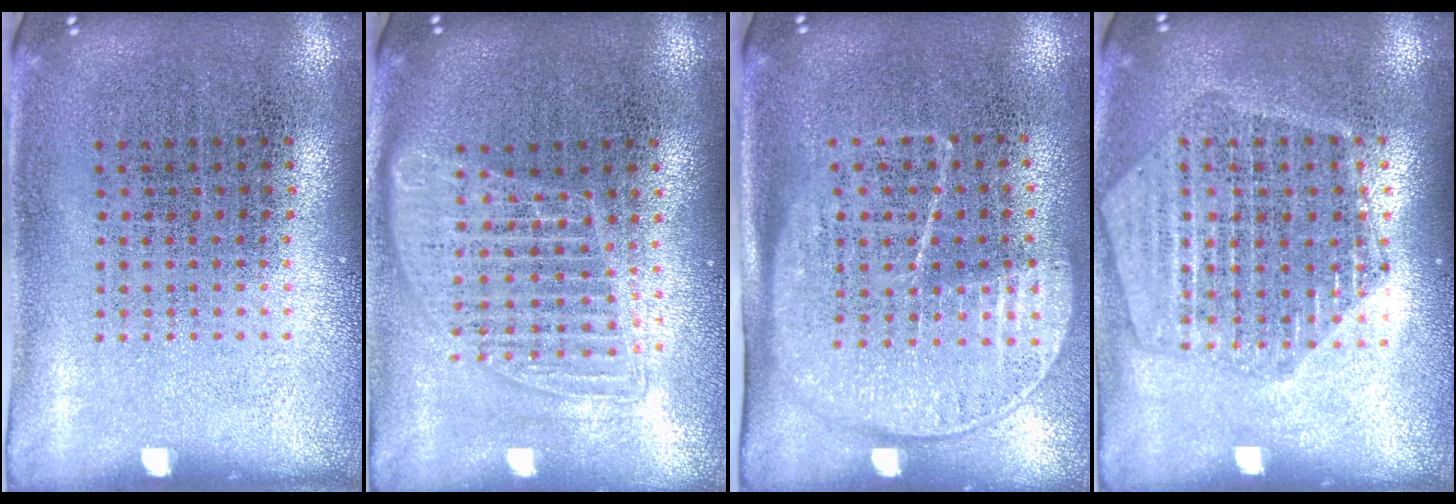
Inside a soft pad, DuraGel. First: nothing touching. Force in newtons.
{"total": 1.5, "press": 1.3, "slide": 0.7}
{"total": 1.7, "press": 1.4, "slide": 1.0}
{"total": 1.8, "press": 1.7, "slide": 0.5}